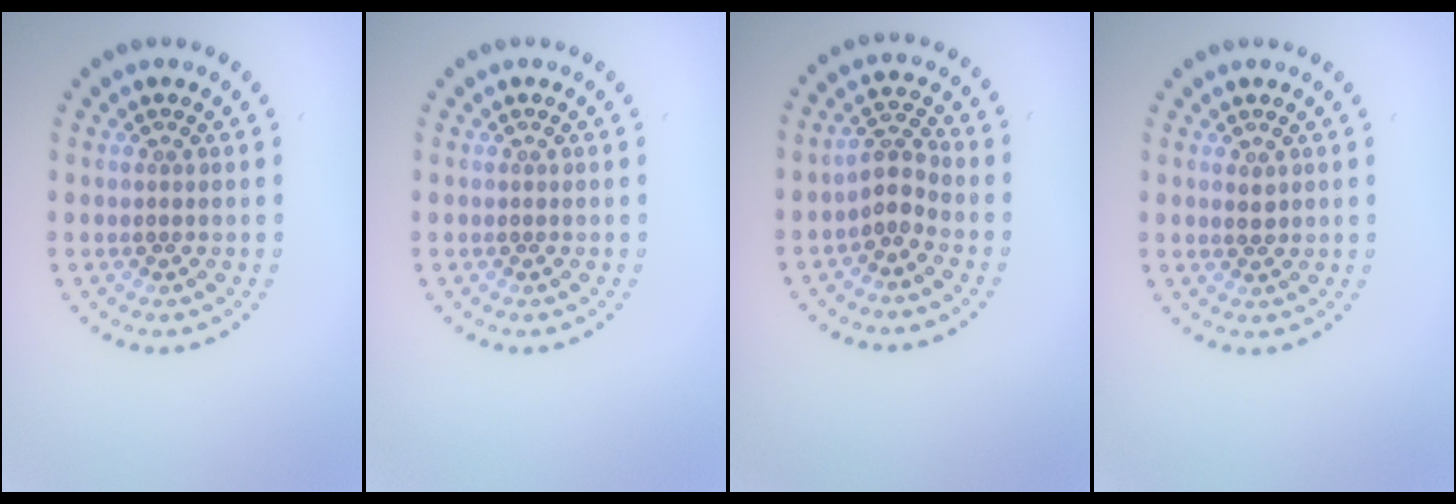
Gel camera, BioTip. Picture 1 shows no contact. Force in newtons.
{"total": 0.0}
{"total": 2.2, "press": 1.7, "slide": 1.5}
{"total": 0.8, "press": 0.8, "slide": 0.1}